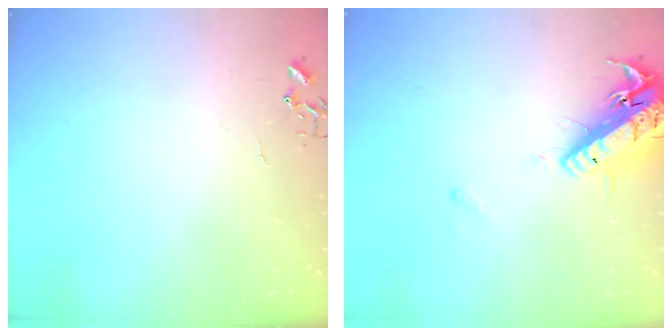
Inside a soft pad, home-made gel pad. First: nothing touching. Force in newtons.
{"total": 17.3, "press": 16.9, "slide": 3.7}